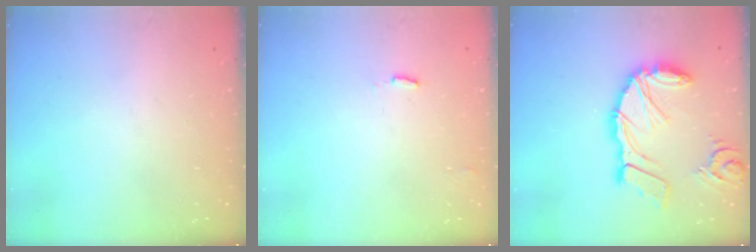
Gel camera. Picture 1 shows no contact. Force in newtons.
{"total": 4.0, "press": 4.0, "slide": 0.2}
{"total": 17.7, "press": 17.6, "slide": 2.0}